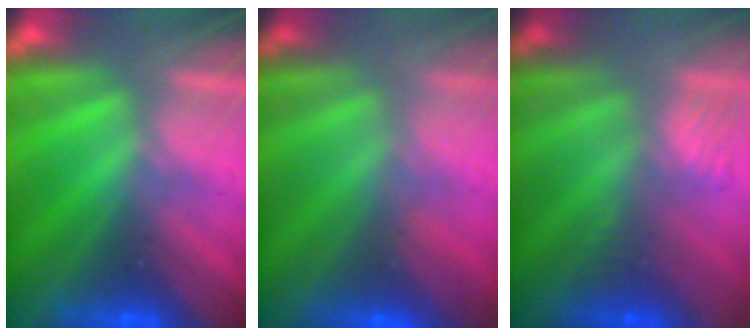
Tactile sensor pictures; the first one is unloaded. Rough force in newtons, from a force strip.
{"total": 2.8}
{"total": 2.4}